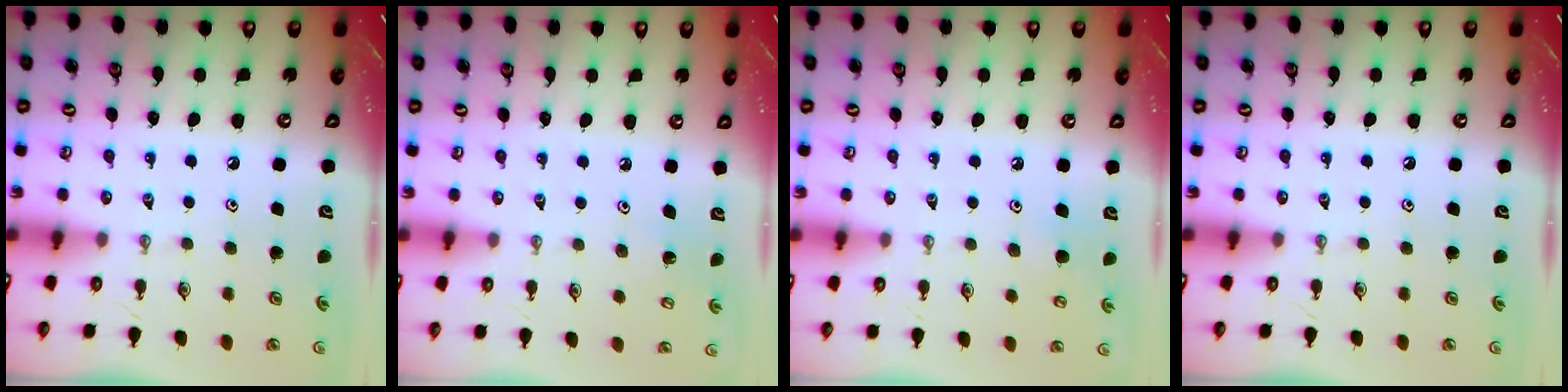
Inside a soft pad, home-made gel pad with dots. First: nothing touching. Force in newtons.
{"total": 4.4, "press": 4.3, "slide": 0.4}
{"total": 6.1, "press": 6.0, "slide": 0.5}
{"total": 0.0}